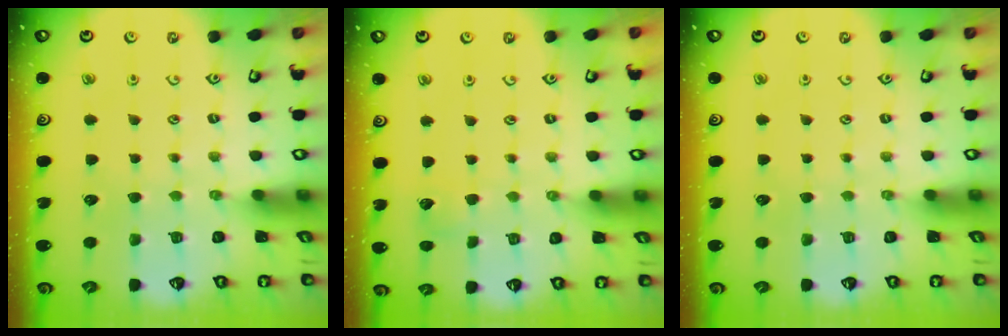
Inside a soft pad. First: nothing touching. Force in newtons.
{"total": 3.2, "press": 3.2, "slide": 0.2}
{"total": 0.0}